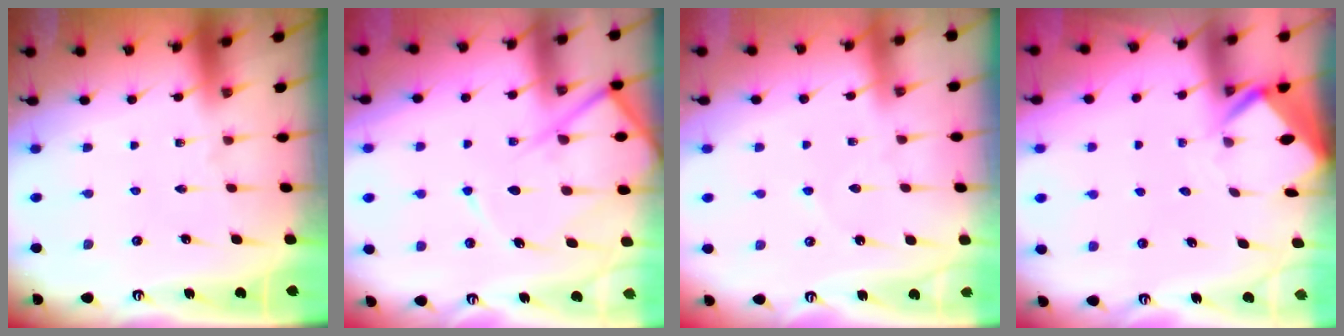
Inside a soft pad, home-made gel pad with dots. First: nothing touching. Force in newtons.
{"total": 12.8, "press": 12.7, "slide": 1.0}
{"total": 2.6, "press": 2.6, "slide": 0.3}
{"total": 3.4, "press": 3.4, "slide": 0.3}